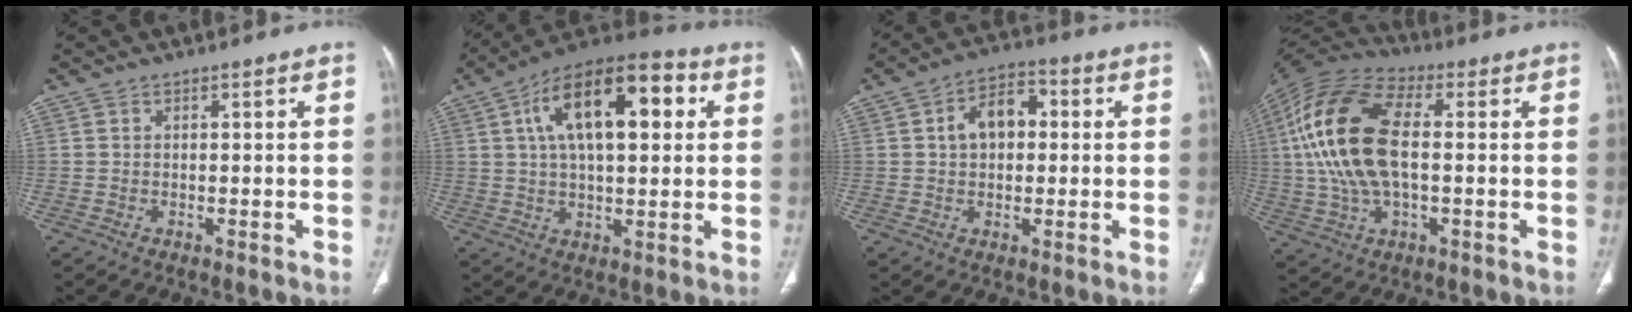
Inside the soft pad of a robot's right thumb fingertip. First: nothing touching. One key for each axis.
{"total": 19.1, "fx": 5.3, "fy": 8.9, "fz": 16.1, "tx": -0.237, "ty": 0.017, "tz": 0.074}
{"total": 8.3, "fx": 1.3, "fy": 5.5, "fz": 6.0, "tx": -0.082, "ty": 0.023, "tz": 0.014}
{"total": 19.9, "fx": 1.3, "fy": 10.0, "fz": 17.1, "tx": -0.362, "ty": 0.018, "tz": 0.019}